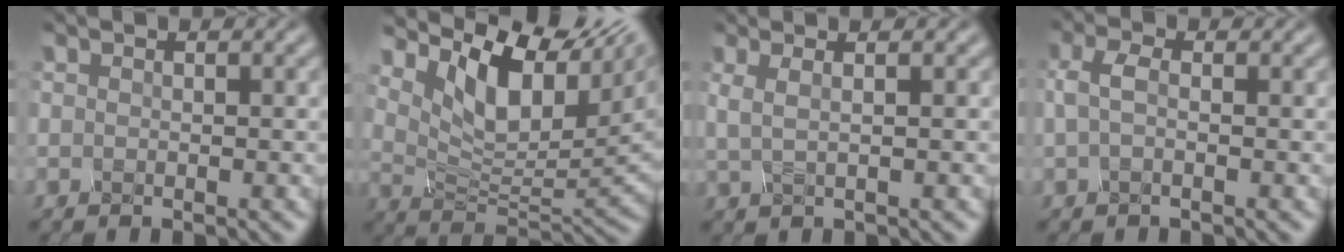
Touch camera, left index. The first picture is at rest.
{"total": 8.8, "force": [4.8, 3.9, 6.2], "torque": [-0.111, -0.001, 0.100]}
{"total": 0.9, "force": [0.8, -0.3, 0.5], "torque": [-0.023, 0.005, 0.011]}
{"total": 0.6, "force": [0.2, 0.1, 0.5], "torque": [-0.043, 0.003, 0.015]}